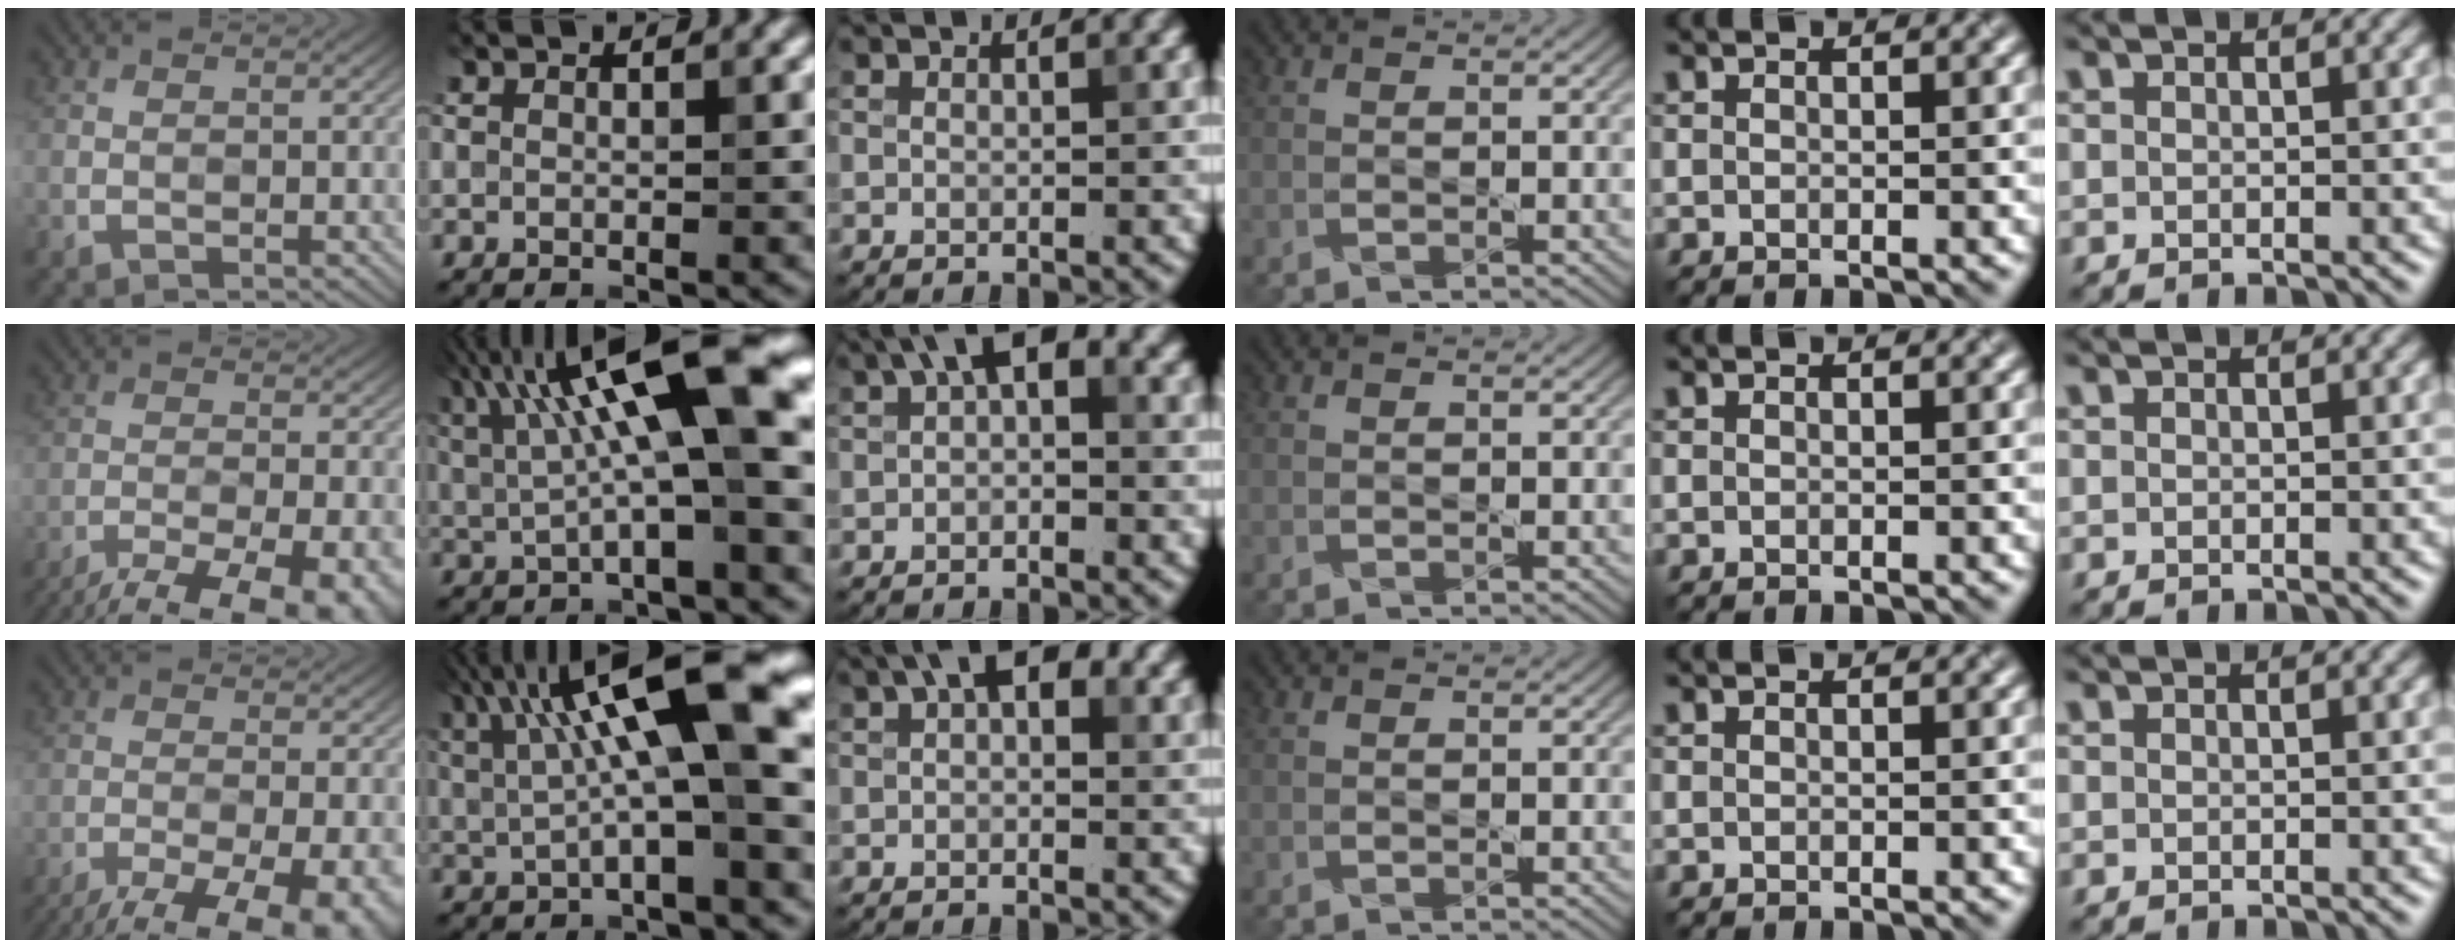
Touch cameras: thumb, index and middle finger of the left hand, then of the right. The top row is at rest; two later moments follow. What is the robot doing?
{"motion": "shake", "object": "handbell"}